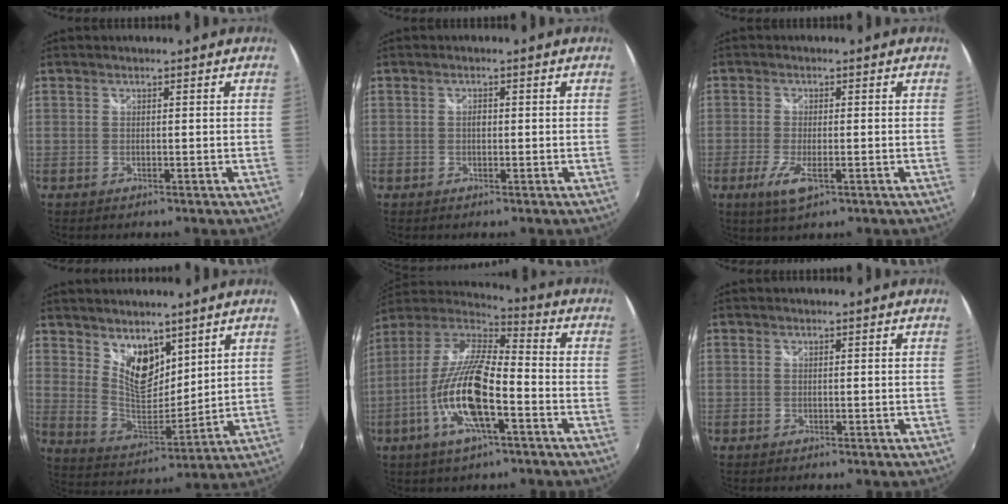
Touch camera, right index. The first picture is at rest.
{"total": 0.9, "force": [-0.1, 0.6, 0.6], "torque": [-0.011, 0.003, -0.003]}
{"total": 5.5, "force": [-2.4, 1.6, 4.7], "torque": [-0.102, -0.015, -0.042]}
{"total": 10.4, "force": [6.8, 5.5, 5.6], "torque": [-0.090, -0.006, 0.134]}
{"total": 17.5, "force": [-6.6, 4.7, 15.5], "torque": [-0.305, -0.017, -0.132]}
{"total": 0.0}